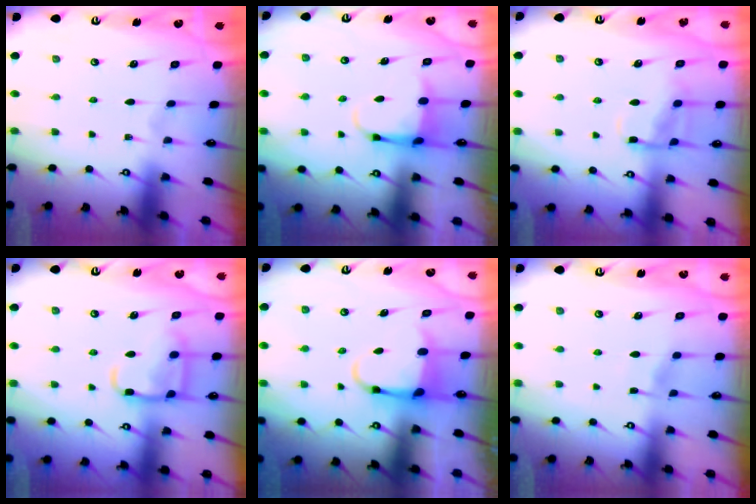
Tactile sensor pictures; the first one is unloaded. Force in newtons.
{"total": 4.4, "press": 4.3, "slide": 1.2}
{"total": 10.8, "press": 10.8, "slide": 1.1}
{"total": 11.8, "press": 11.8, "slide": 1.2}
{"total": 3.9, "press": 3.8, "slide": 1.1}
{"total": 3.5, "press": 3.5, "slide": 0.4}